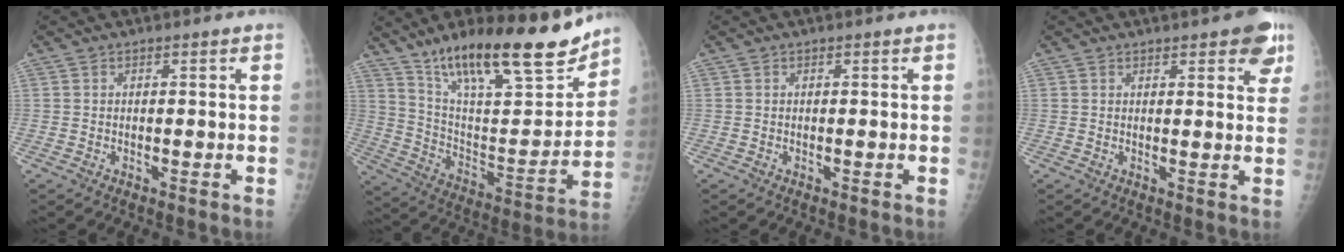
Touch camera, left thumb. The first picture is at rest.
{"total": 26.2, "force": [18.6, 7.5, 16.9], "torque": [-0.236, -0.071, 0.311]}
{"total": 0.0}
{"total": 6.9, "force": [4.0, 2.5, 5.1], "torque": [-0.039, -0.014, 0.044]}